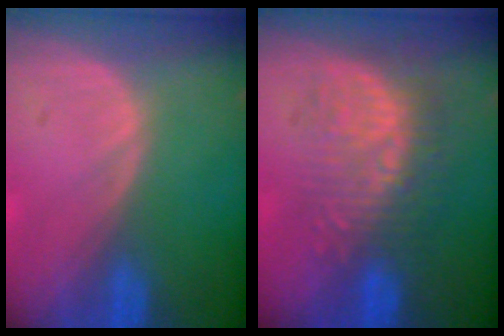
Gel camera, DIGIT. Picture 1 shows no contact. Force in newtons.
{"total": 9.6, "press": 8.5, "slide": 4.4}